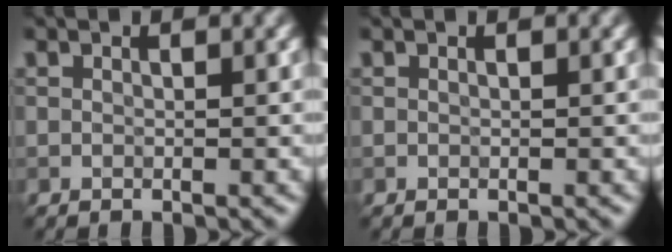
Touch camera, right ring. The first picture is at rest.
{"total": 0.0}